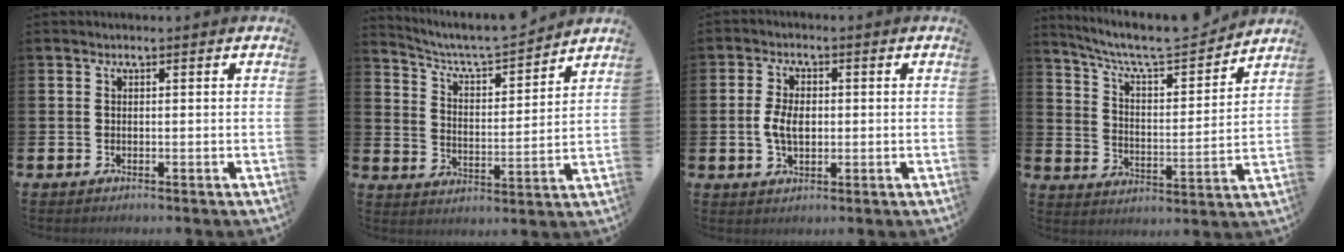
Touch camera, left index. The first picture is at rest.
{"total": 6.9, "force": [6.5, 1.2, 1.9], "torque": [-0.068, -0.048, 0.110]}
{"total": 4.3, "force": [-0.1, 2.6, 3.4], "torque": [-0.062, 0.001, -0.009]}
{"total": 8.8, "force": [8.0, 1.8, 3.2], "torque": [-0.088, -0.059, 0.136]}